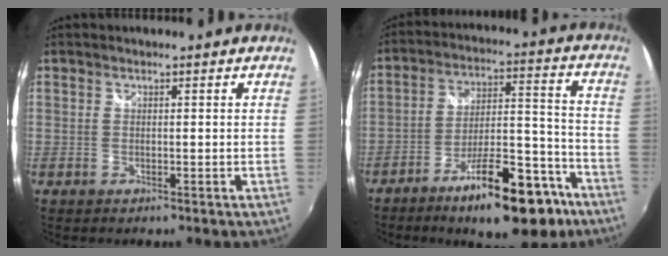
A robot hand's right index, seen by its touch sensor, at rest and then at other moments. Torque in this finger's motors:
{"motor_torque": [1.63, -0.51, 0.77, 0.08]}